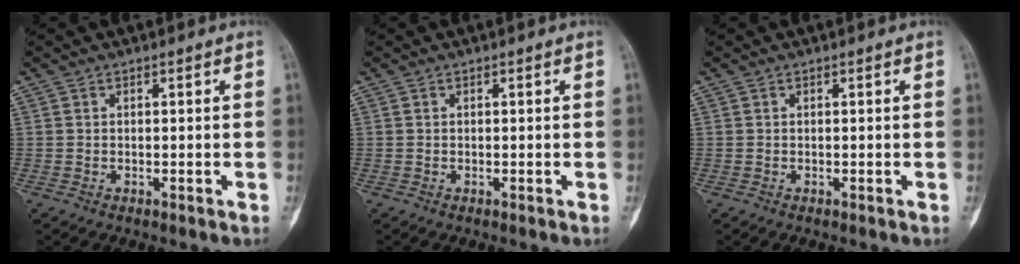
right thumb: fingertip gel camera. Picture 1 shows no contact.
{"total": 0.0}
{"total": 0.0}